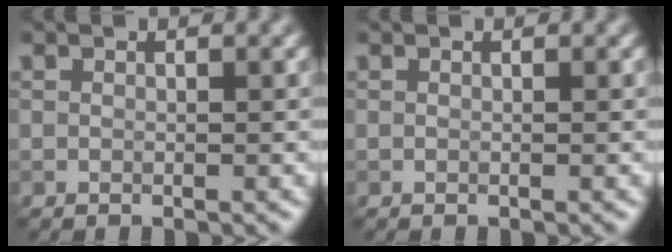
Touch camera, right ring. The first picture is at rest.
{"total": 0.0}